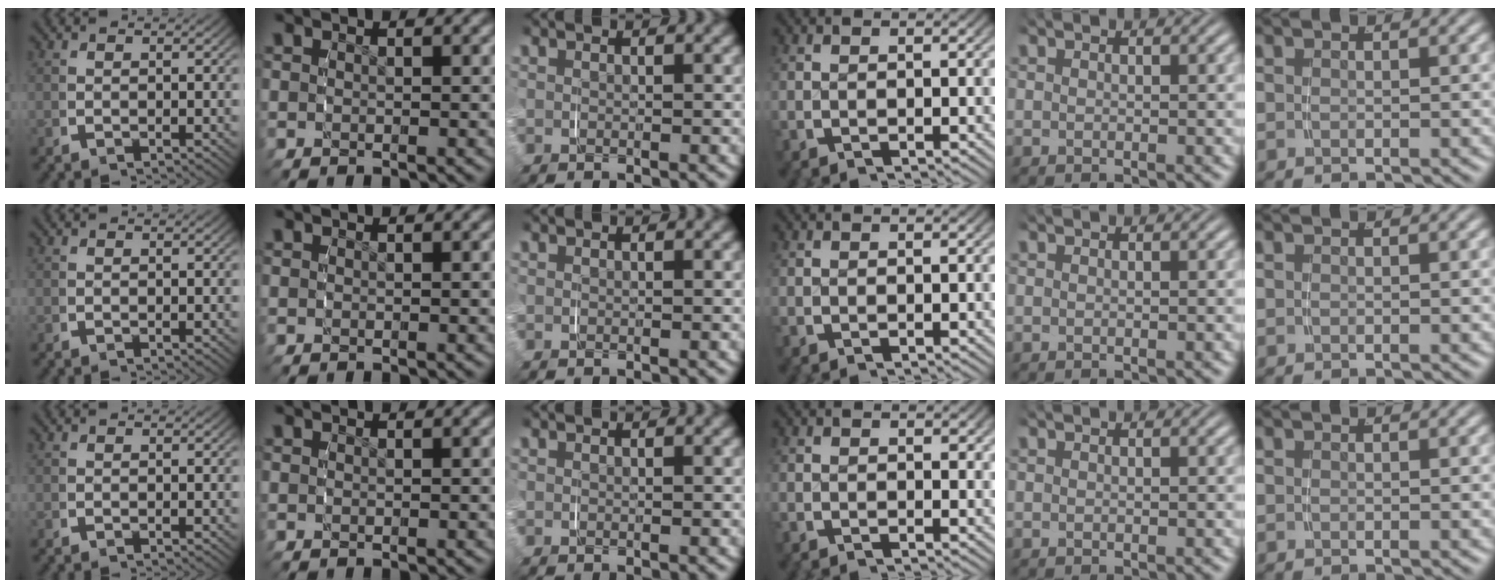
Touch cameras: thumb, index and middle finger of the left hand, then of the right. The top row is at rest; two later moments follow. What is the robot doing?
{"motion": "grasp_and_lifting", "object": "jewelry box"}